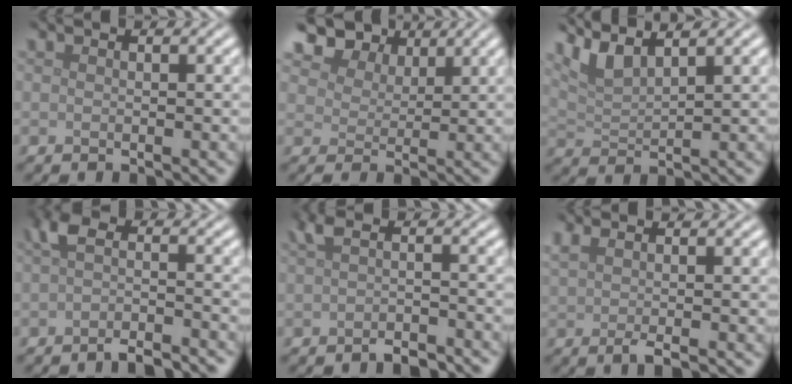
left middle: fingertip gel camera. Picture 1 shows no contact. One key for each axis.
{"total": 6.1, "fx": 4.5, "fy": 3.2, "fz": 2.5, "tx": -0.059, "ty": 0.007, "tz": 0.078}
{"total": 3.7, "fx": 3.0, "fy": 0.8, "fz": 2.1, "tx": -0.045, "ty": 0.005, "tz": 0.064}
{"total": 3.7, "fx": -2.1, "fy": 1.3, "fz": 2.8, "tx": -0.048, "ty": -0.008, "tz": -0.041}
{"total": 2.6, "fx": -1.4, "fy": 1.0, "fz": 2.0, "tx": -0.038, "ty": -0.004, "tz": -0.028}
{"total": 2.7, "fx": 0.2, "fy": 0.8, "fz": 2.6, "tx": -0.041, "ty": 0.004, "tz": 0.003}